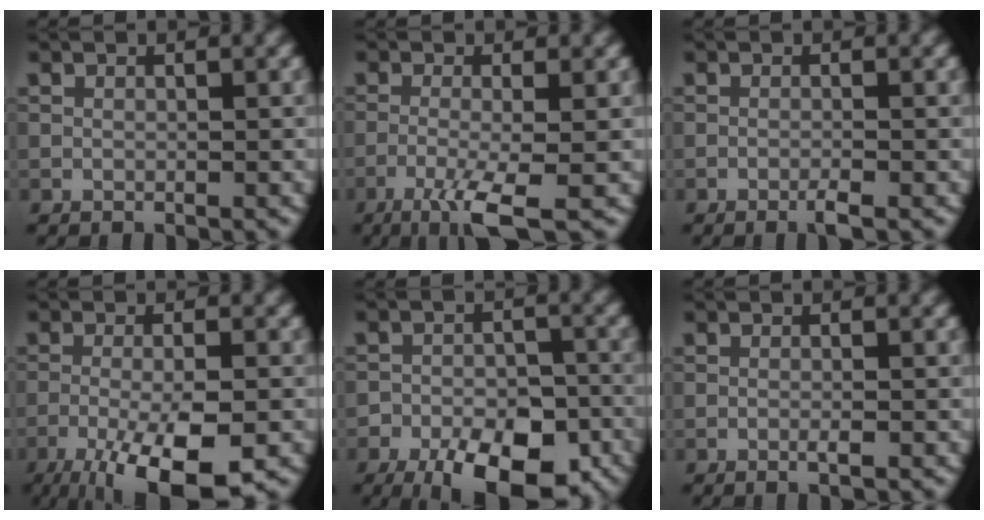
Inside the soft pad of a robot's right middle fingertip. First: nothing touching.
{"total": 5.0, "force": [-2.6, 0.9, 4.2], "torque": [-0.076, 0.000, -0.057]}
{"total": 1.1, "force": [-0.5, 0.1, 1.0], "torque": [-0.016, -0.001, -0.014]}
{"total": 9.7, "force": [-5.1, 2.8, 7.7], "torque": [-0.140, -0.018, -0.084]}
{"total": 11.1, "force": [-7.1, 5.3, 6.6], "torque": [-0.100, -0.024, -0.099]}
{"total": 1.0, "force": [-0.3, 0.2, 0.9], "torque": [-0.012, -0.002, -0.009]}